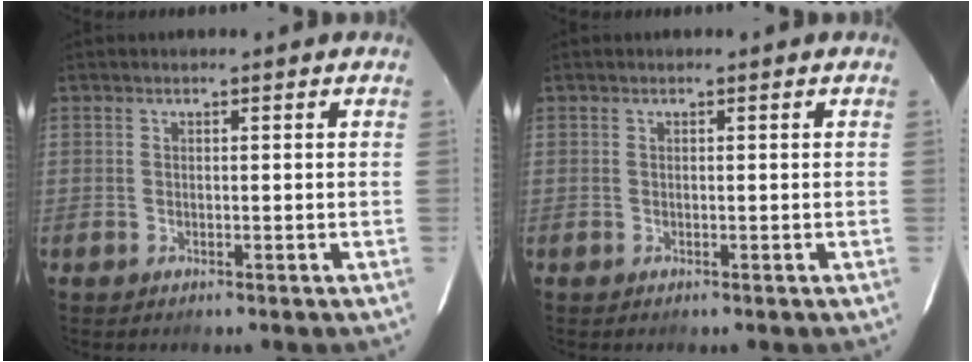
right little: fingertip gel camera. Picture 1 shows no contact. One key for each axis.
{"total": 0.0}